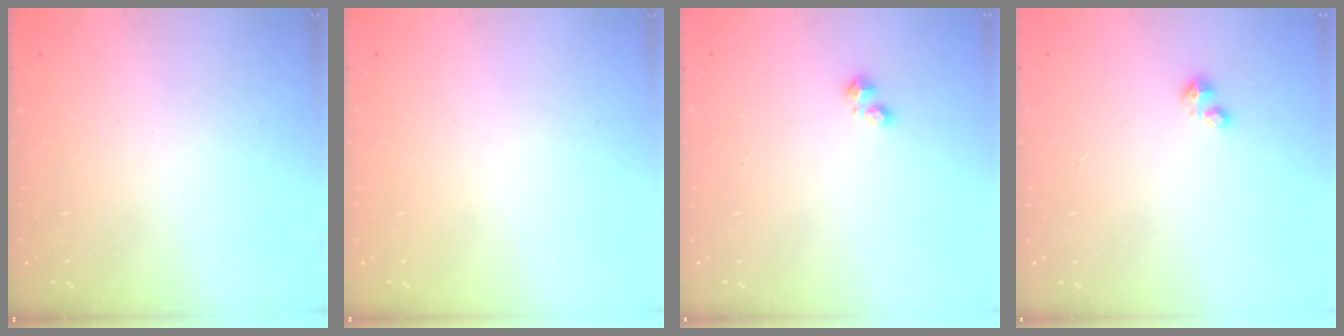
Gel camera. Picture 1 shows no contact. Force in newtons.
{"total": 0.0}
{"total": 1.9, "press": 1.8, "slide": 0.2}
{"total": 0.9, "press": 0.9, "slide": 0.1}